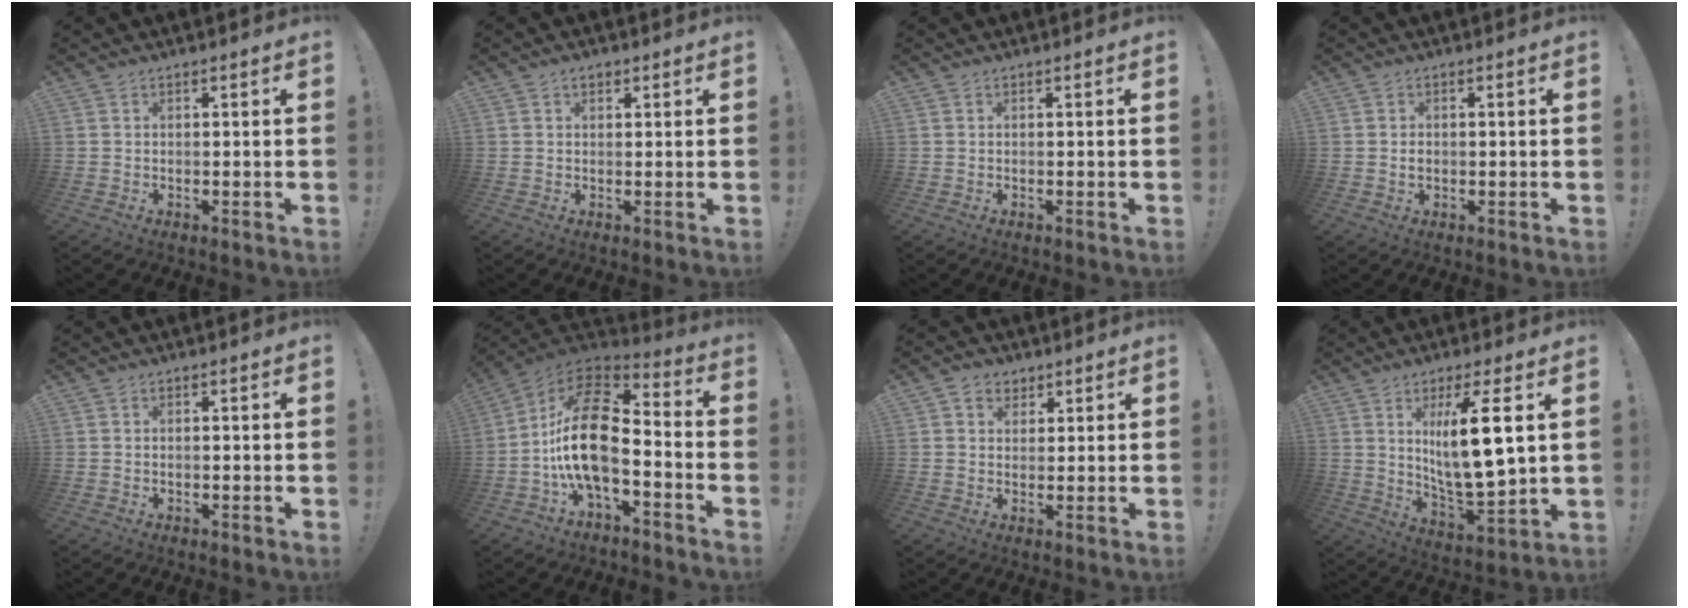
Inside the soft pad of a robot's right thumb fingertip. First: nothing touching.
{"total": 1.7, "force": [0.8, 1.1, 1.0], "torque": [-0.014, 0.001, 0.014]}
{"total": 0.0}
{"total": 1.3, "force": [-0.4, 0.8, 0.9], "torque": [-0.014, 0.002, -0.008]}
{"total": 0.0}
{"total": 20.0, "force": [-3.2, 10.1, 17.0], "torque": [-0.341, 0.023, -0.054]}
{"total": 4.6, "force": [2.7, 3.5, 1.3], "torque": [-0.007, -0.013, 0.046]}
{"total": 15.1, "force": [4.5, 3.1, 14.1], "torque": [-0.250, -0.030, 0.056]}